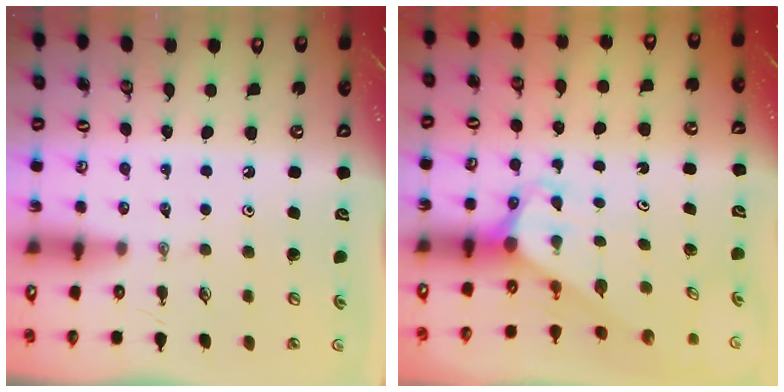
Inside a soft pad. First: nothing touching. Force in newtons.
{"total": 3.2, "press": 3.2, "slide": 0.1}